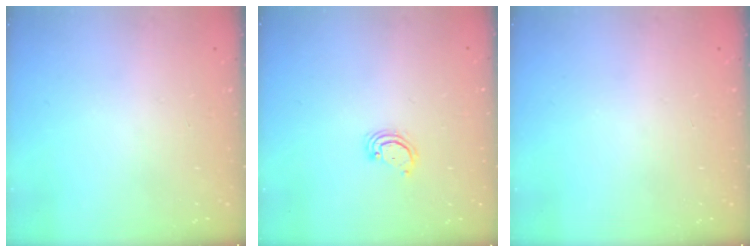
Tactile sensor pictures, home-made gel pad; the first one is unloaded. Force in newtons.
{"total": 2.8, "press": 2.8, "slide": 0.2}
{"total": 0.0}